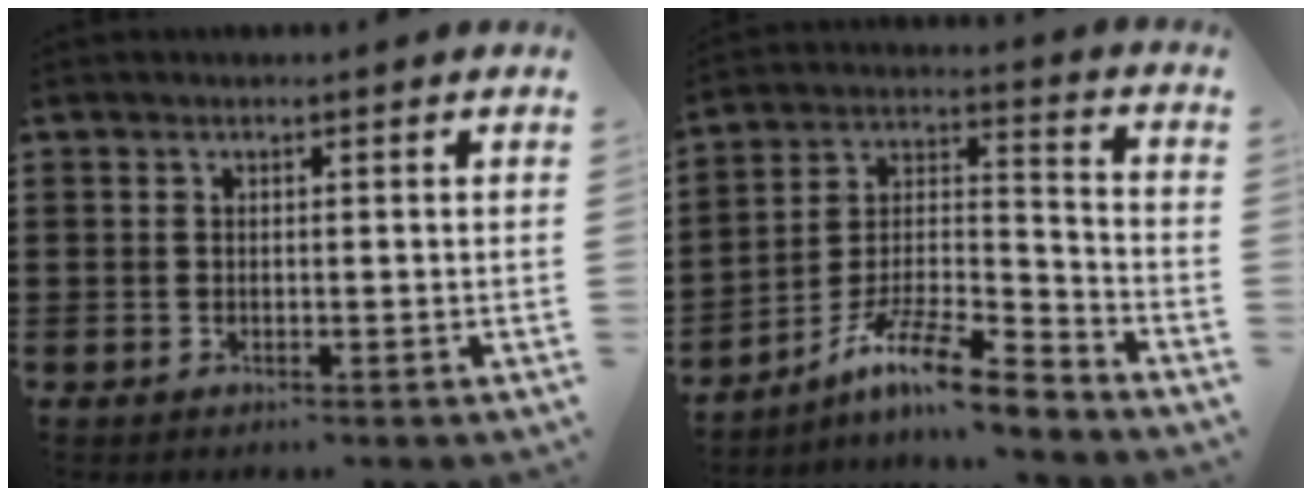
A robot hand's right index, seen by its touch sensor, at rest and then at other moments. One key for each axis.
{"total": 10.4, "fx": -8.5, "fy": 1.2, "fz": 5.9, "tx": -0.112, "ty": 0.011, "tz": -0.167}